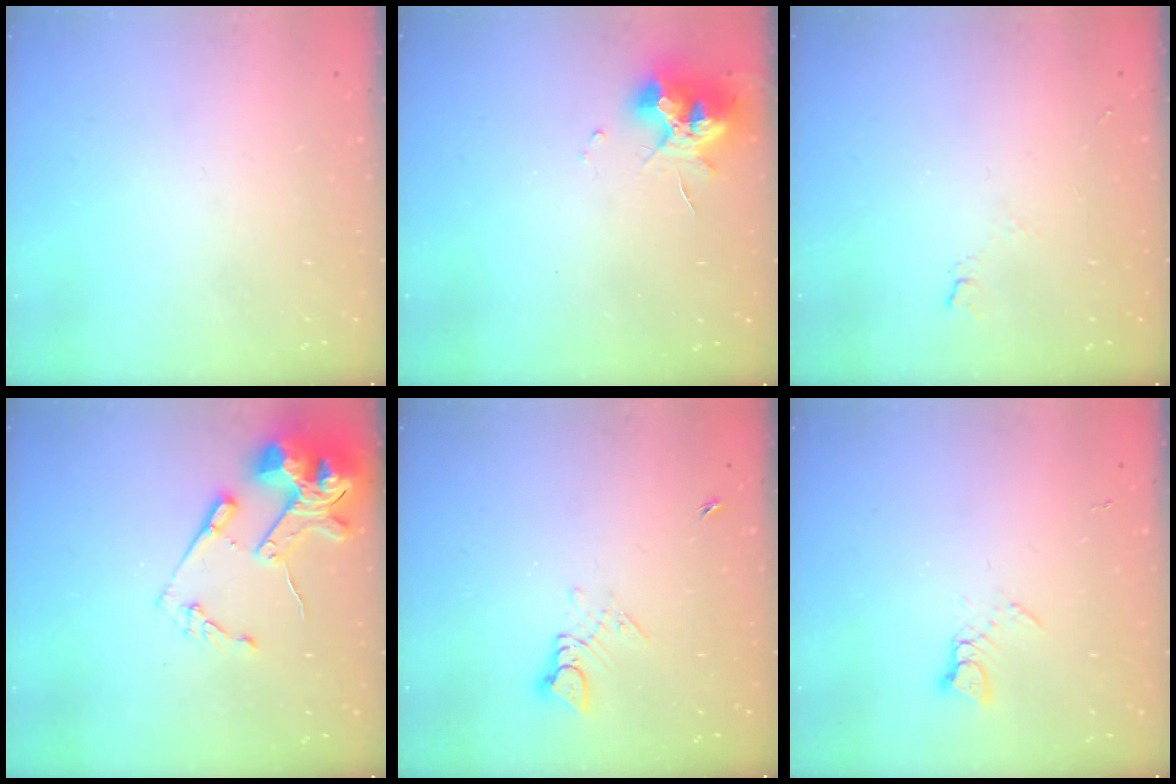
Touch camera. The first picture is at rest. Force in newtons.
{"total": 11.3, "press": 11.2, "slide": 0.8}
{"total": 4.3, "press": 4.2, "slide": 0.7}
{"total": 15.3, "press": 15.2, "slide": 2.0}
{"total": 3.9, "press": 3.9, "slide": 0.6}
{"total": 2.6, "press": 2.6, "slide": 0.3}